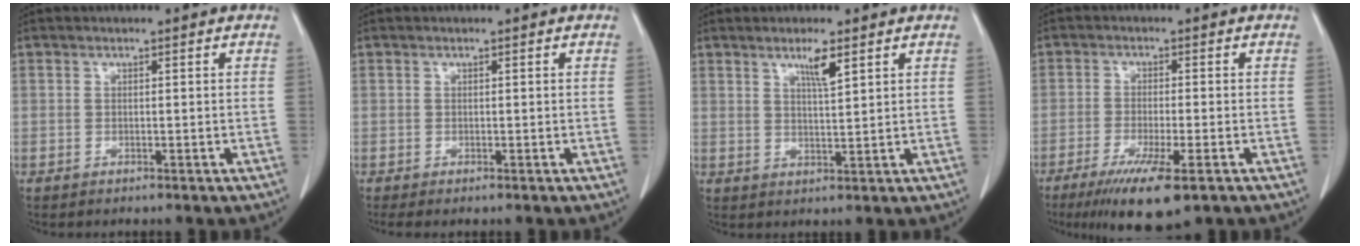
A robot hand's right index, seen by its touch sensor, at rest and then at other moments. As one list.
[{"total": 0.9, "force": [-0.4, 0.1, 0.8], "torque": [-0.016, -0.004, -0.005]}, {"total": 3.6, "force": [2.2, 0.0, 2.9], "torque": [-0.055, -0.006, 0.039]}, {"total": 9.6, "force": [-5.9, 1.1, 7.5], "torque": [-0.128, -0.028, -0.091]}]